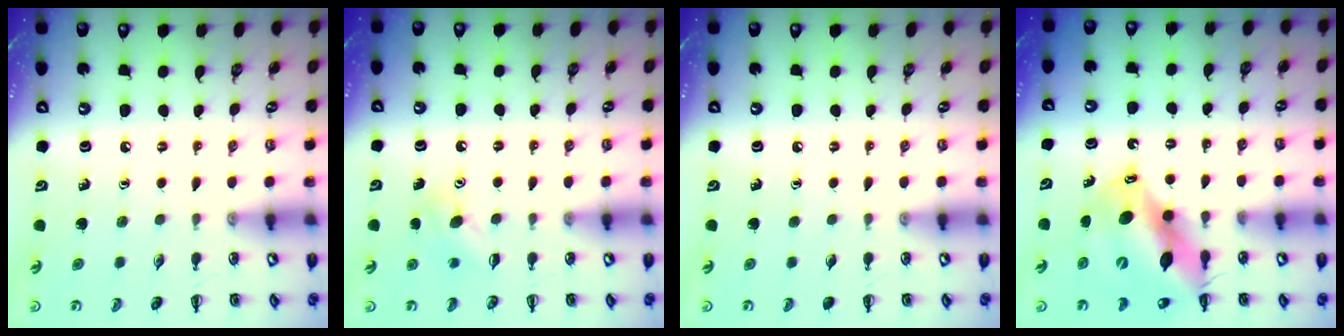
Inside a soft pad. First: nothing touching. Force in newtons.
{"total": 3.9, "press": 3.7, "slide": 1.1}
{"total": 0.0}
{"total": 14.4, "press": 13.8, "slide": 4.2}